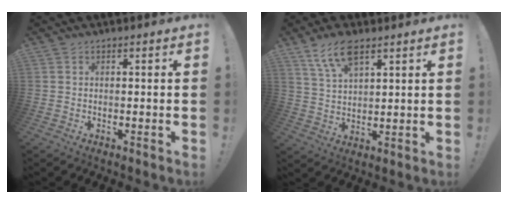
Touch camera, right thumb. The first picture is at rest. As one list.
[{"total": 8.9, "force": [6.0, 3.7, 5.5], "torque": [-0.105, -0.017, 0.112]}]